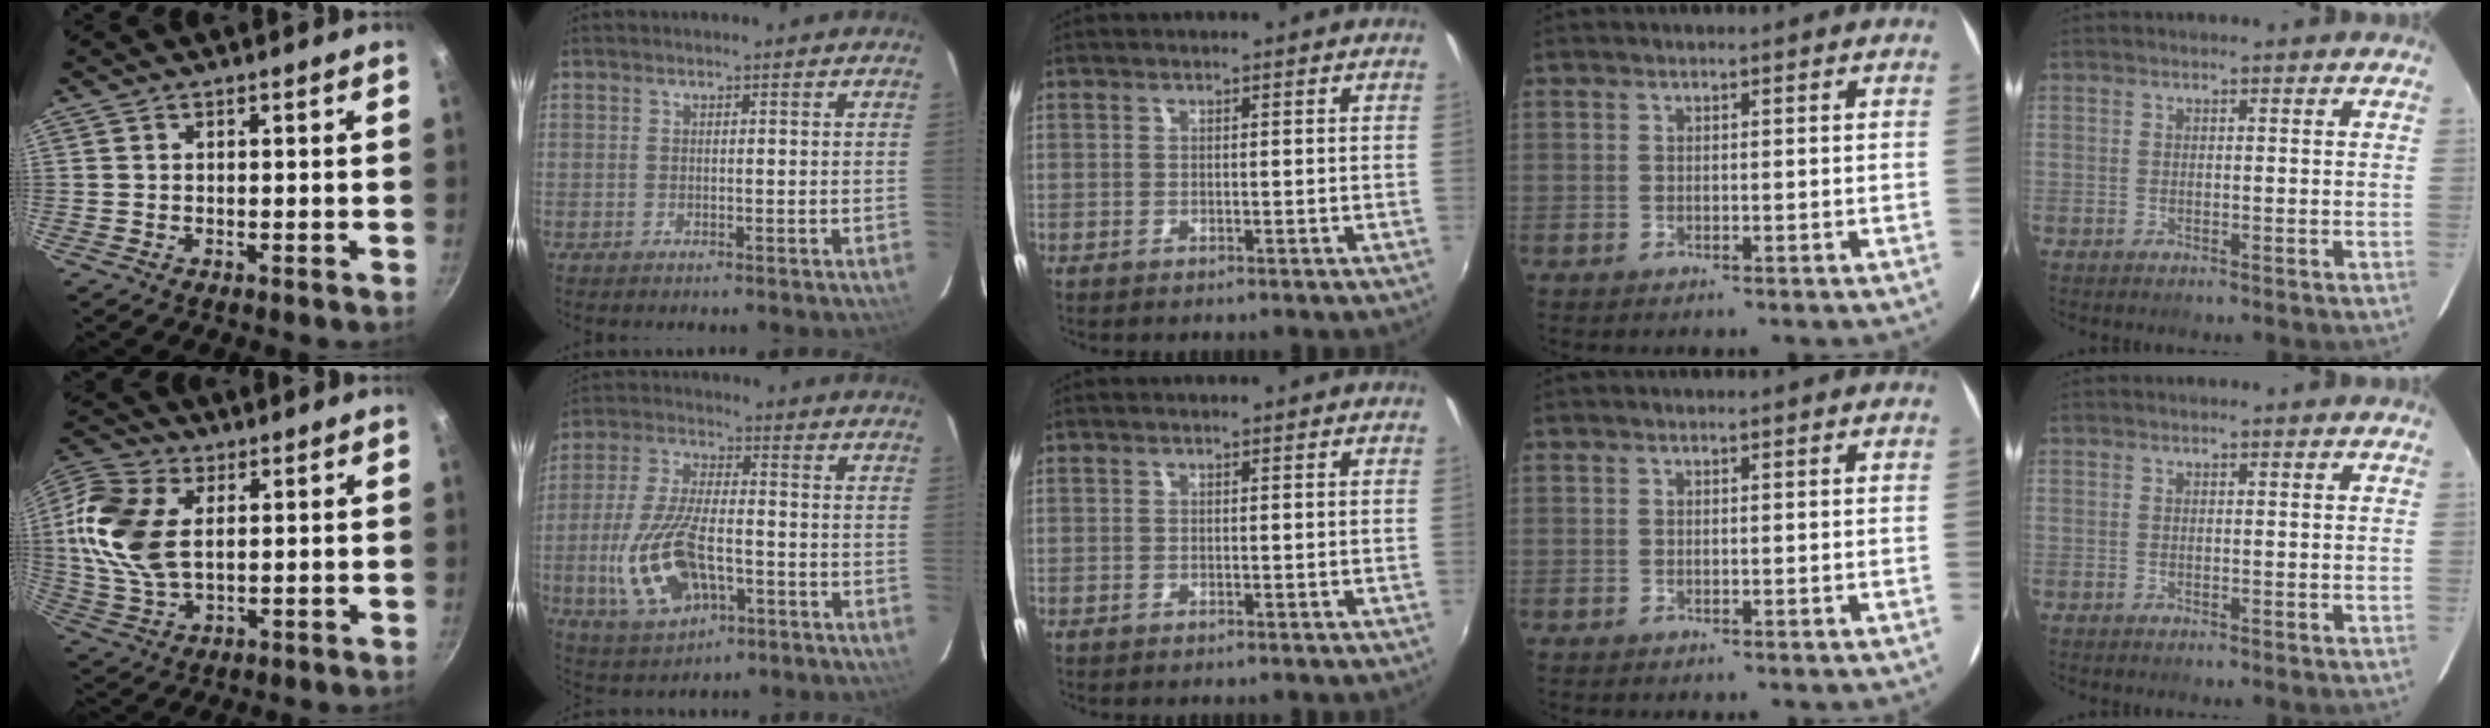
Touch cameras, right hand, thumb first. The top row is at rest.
{"thumb": {"total": 15.0, "force": [2.7, 9.2, 11.5], "torque": [-0.226, 0.000, 0.048]}, "index": {"total": 15.3, "force": [-4.7, 7.1, 12.8], "torque": [-0.279, -0.009, -0.076]}}